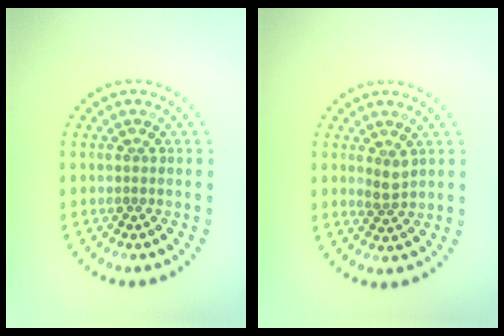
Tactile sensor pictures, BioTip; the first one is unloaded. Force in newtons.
{"total": 1.7, "press": 1.5, "slide": 0.8}